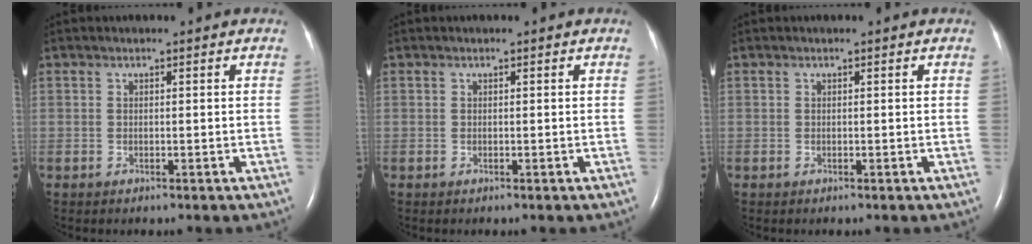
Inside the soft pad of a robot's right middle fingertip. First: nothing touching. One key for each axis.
{"total": 0.0}
{"total": 0.0}